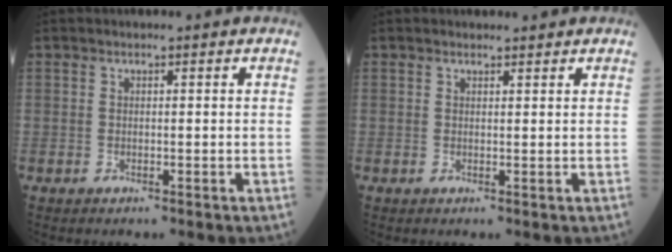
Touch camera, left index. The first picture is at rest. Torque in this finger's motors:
{"motor_torque": [0.37, -0.46, -0.15, -0.04]}